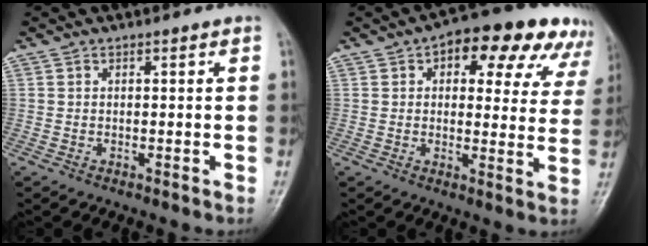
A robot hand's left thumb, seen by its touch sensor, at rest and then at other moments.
{"total": 17.1, "force": [9.2, 8.8, 11.4], "torque": [-0.094, -0.003, 0.107]}